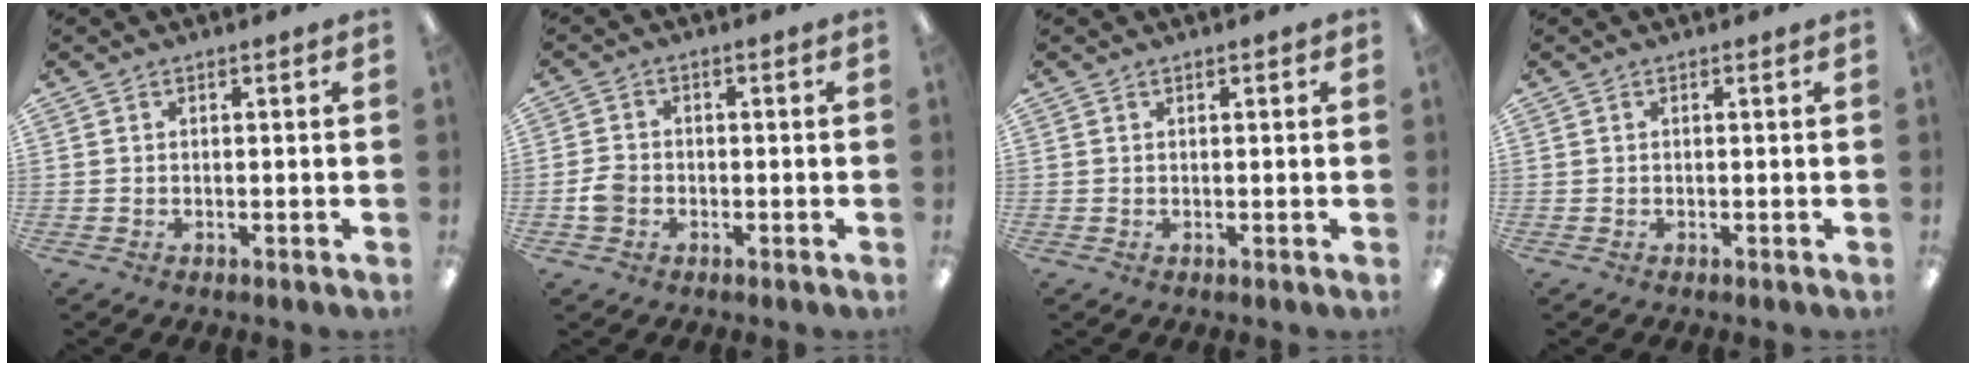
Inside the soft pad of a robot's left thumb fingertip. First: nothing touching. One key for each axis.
{"total": 3.5, "fx": -1.2, "fy": 2.7, "fz": 1.8, "tx": -0.029, "ty": 0.009, "tz": -0.022}
{"total": 0.7, "fx": 0.4, "fy": 0.2, "fz": 0.6, "tx": -0.012, "ty": 0.001, "tz": 0.007}
{"total": 0.0}